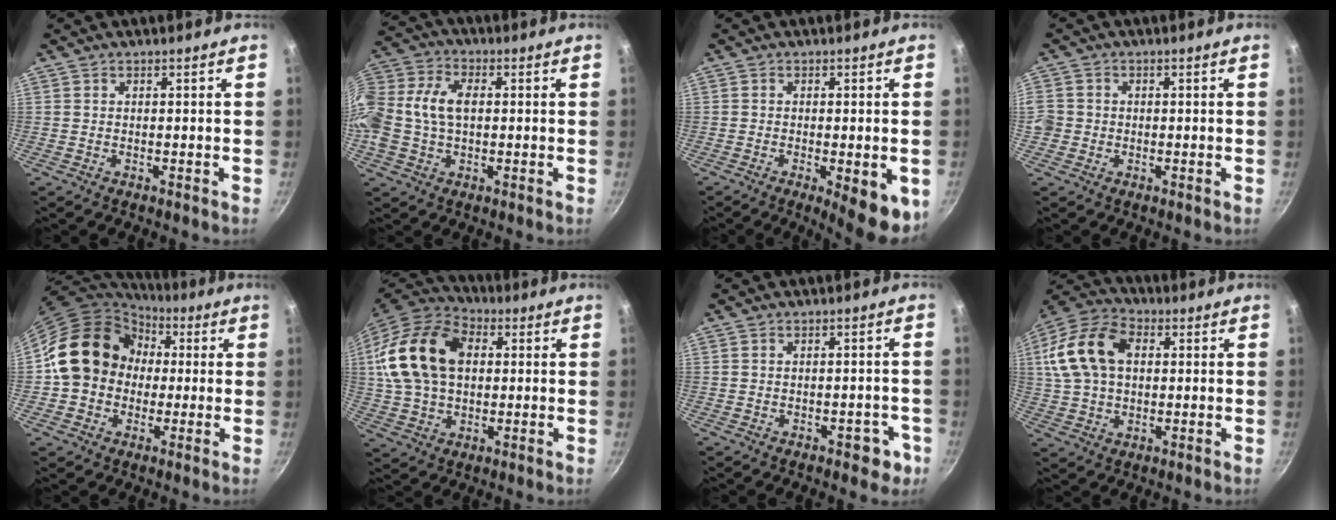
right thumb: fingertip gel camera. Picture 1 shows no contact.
{"total": 13.7, "force": [0.3, 9.2, 10.2], "torque": [-0.205, 0.034, -0.008]}
{"total": 9.5, "force": [-3.0, 3.0, 8.5], "torque": [-0.092, 0.000, -0.033]}
{"total": 4.4, "force": [-0.7, 4.1, 1.5], "torque": [-0.025, 0.010, -0.018]}
{"total": 16.7, "force": [1.5, 14.3, 8.6], "torque": [-0.116, 0.039, 0.013]}
{"total": 20.2, "force": [3.6, 13.9, 14.3], "torque": [-0.255, 0.023, 0.057]}
{"total": 4.2, "force": [-1.9, 2.4, 2.9], "torque": [-0.011, 0.021, -0.014]}
{"total": 16.1, "force": [3.1, 10.8, 11.6], "torque": [-0.217, 0.022, 0.044]}